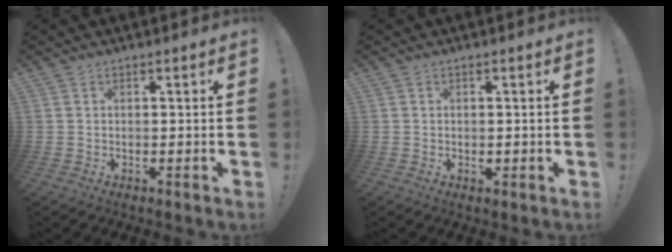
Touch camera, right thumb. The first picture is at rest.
{"total": 0.7, "force": [-0.1, 0.5, 0.4], "torque": [0.001, 0.001, -0.002]}